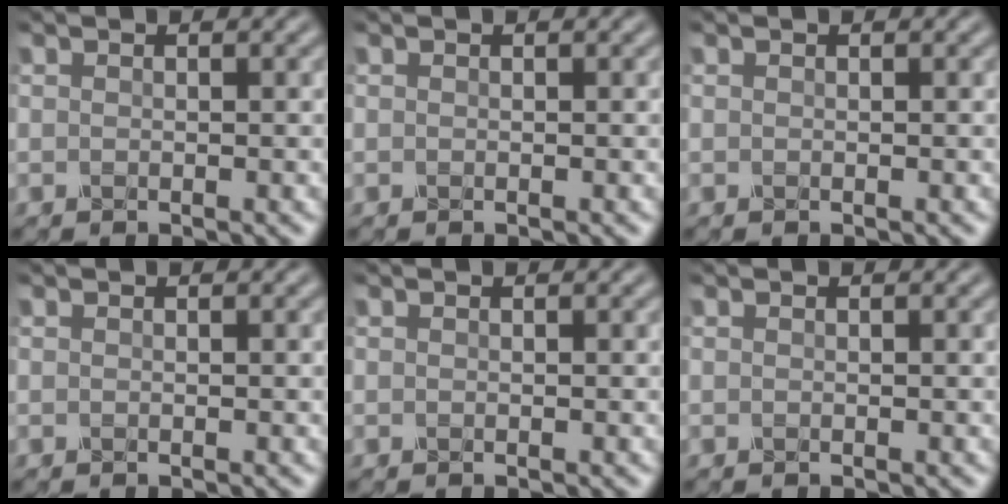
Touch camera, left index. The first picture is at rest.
{"total": 0.0}
{"total": 0.0}
{"total": 0.0}
{"total": 0.0}
{"total": 0.0}